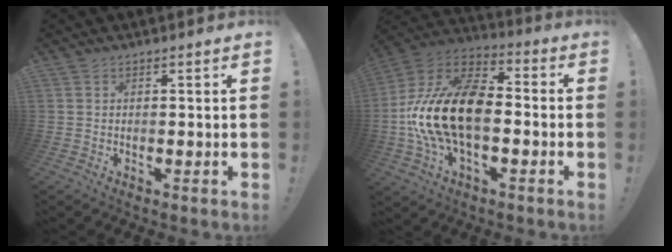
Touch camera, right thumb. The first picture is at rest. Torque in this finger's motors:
{"motor_torque": [2.44, 2.57, 1.54, -1.23, 0.43]}